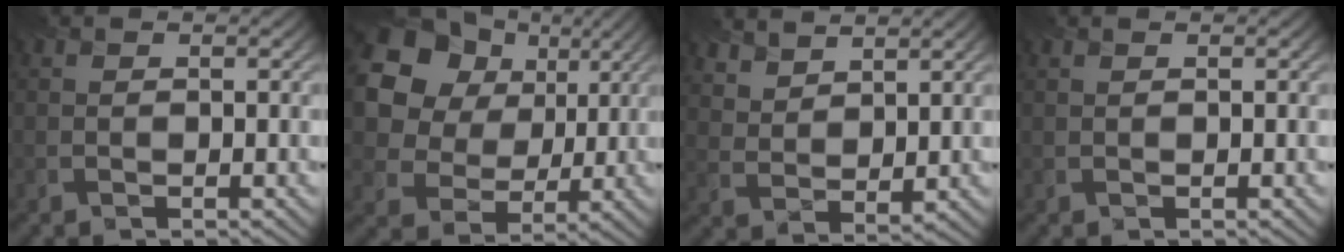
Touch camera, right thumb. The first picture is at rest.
{"total": 17.5, "force": [7.1, 13.8, 8.1], "torque": [-0.244, 0.059, 0.152]}
{"total": 5.6, "force": [4.6, 2.3, 2.1], "torque": [-0.054, -0.020, 0.114]}
{"total": 0.0}